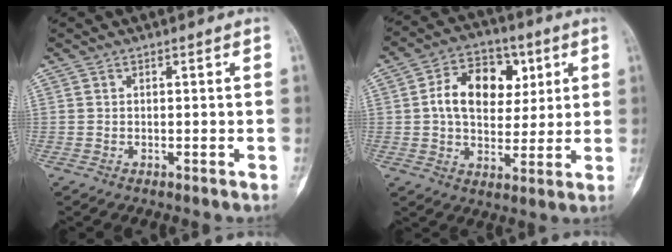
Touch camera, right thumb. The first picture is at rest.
{"total": 13.9, "force": [3.2, 9.7, 9.4], "torque": [-0.116, 0.005, 0.047]}